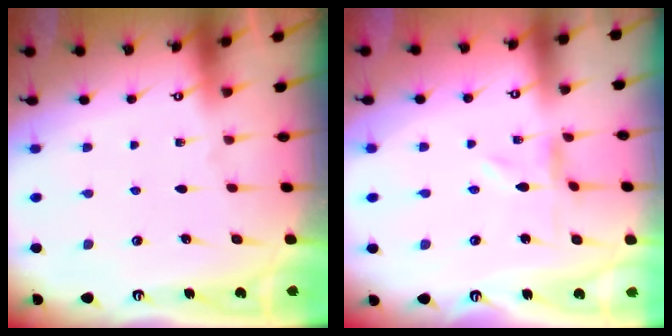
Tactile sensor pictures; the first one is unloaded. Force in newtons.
{"total": 0.0}